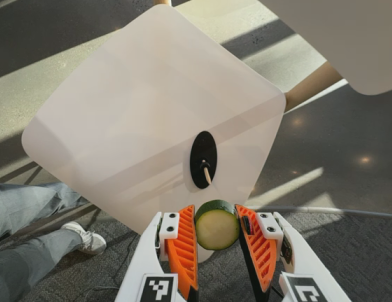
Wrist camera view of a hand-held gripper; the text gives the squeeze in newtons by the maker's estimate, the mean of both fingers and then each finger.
{"total": 9.6, "left": 9.7, "right": 9.5}